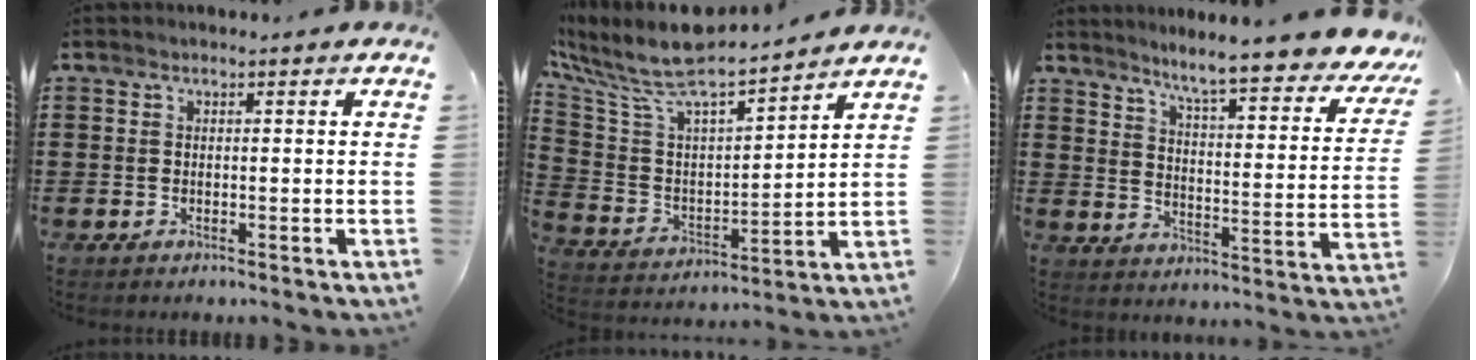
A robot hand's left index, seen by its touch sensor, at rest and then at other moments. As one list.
[{"total": 8.1, "force": [7.5, 1.0, 3.1], "torque": [-0.098, -0.060, 0.123]}, {"total": 6.9, "force": [6.1, -0.8, 3.3], "torque": [-0.080, -0.054, 0.094]}]